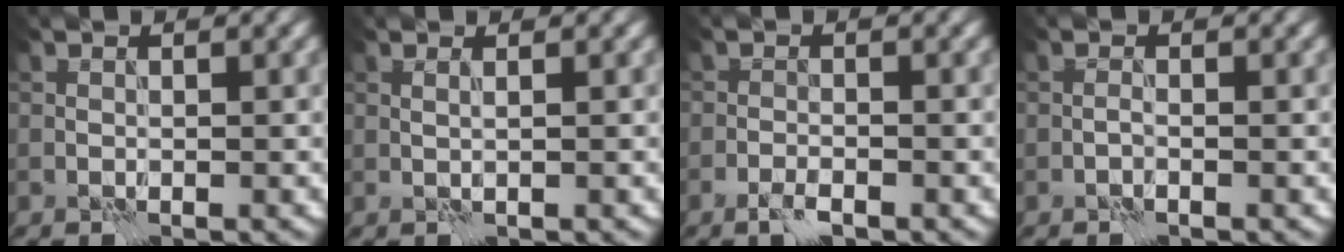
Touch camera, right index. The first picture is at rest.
{"total": 1.3, "force": [0.7, 0.4, 1.0], "torque": [-0.007, -0.005, -0.001]}
{"total": 1.8, "force": [-1.2, 0.6, 1.2], "torque": [-0.024, 0.000, -0.025]}
{"total": 0.5, "force": [-0.4, -0.1, 0.2], "torque": [-0.004, 0.003, -0.011]}